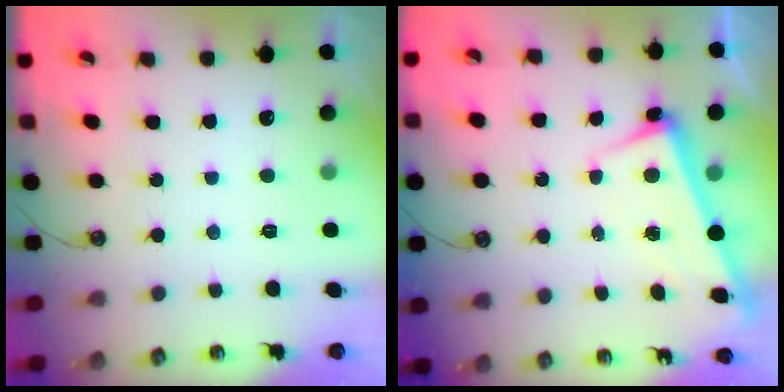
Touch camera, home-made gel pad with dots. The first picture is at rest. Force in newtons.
{"total": 2.5, "press": 2.4, "slide": 0.6}